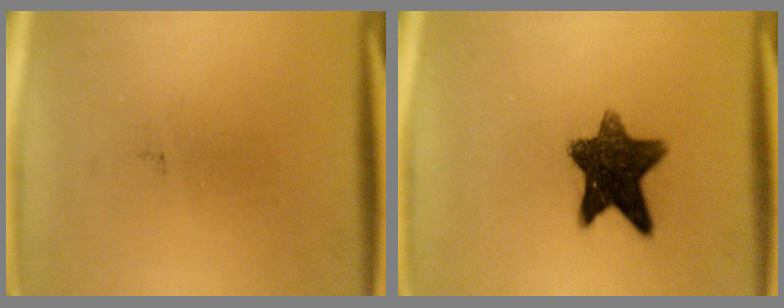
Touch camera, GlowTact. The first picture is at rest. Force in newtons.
{"total": 10.9}